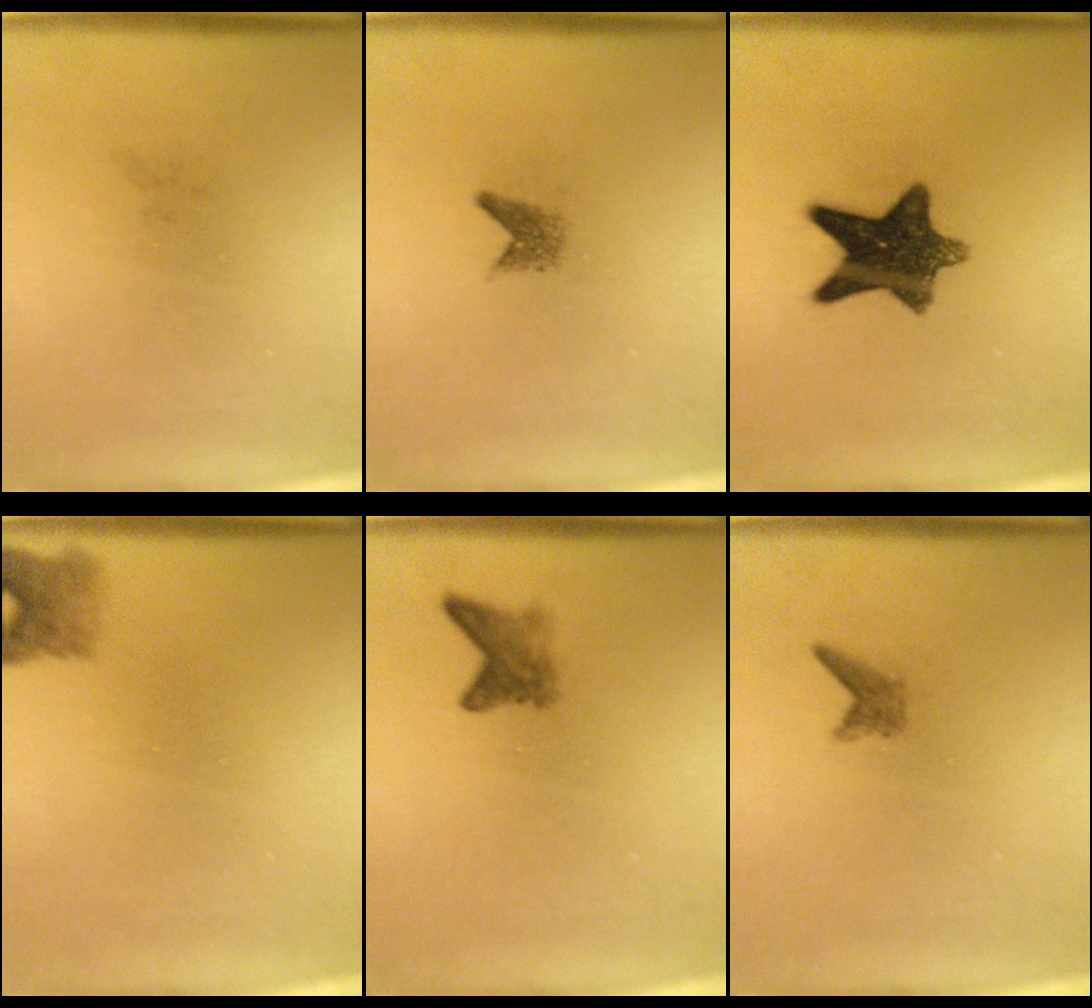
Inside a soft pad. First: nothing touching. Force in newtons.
{"total": 1.5}
{"total": 10.9}
{"total": 2.7}
{"total": 2.3}
{"total": 1.2}